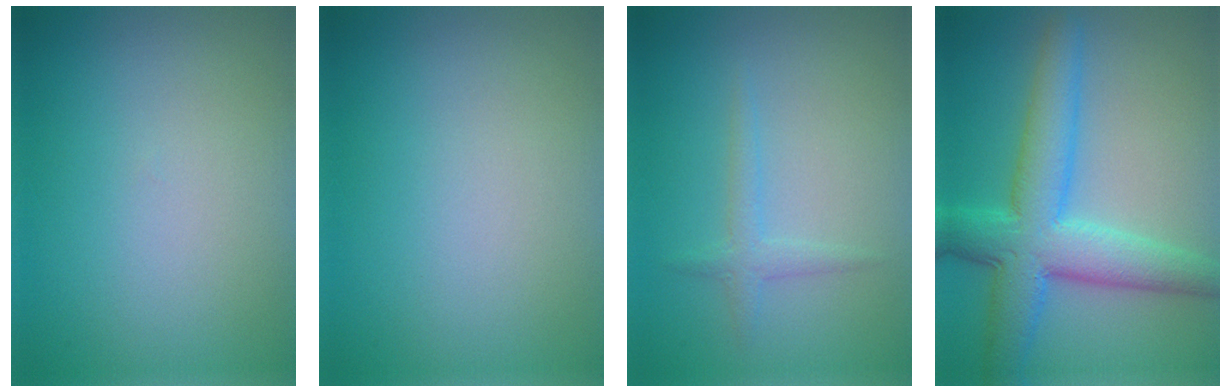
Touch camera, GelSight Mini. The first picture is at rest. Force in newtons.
{"total": 0.0}
{"total": 1.5, "press": 1.4, "slide": 0.2}
{"total": 7.5, "press": 7.5, "slide": 0.2}